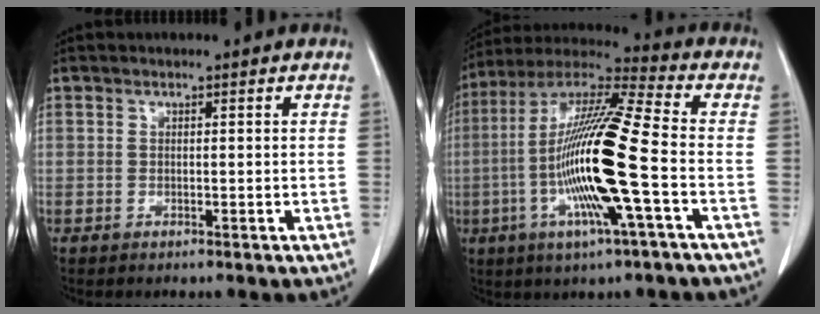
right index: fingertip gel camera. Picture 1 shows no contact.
{"total": 18.5, "force": [-3.9, 0.5, 18.1], "torque": [-0.365, -0.008, -0.082]}